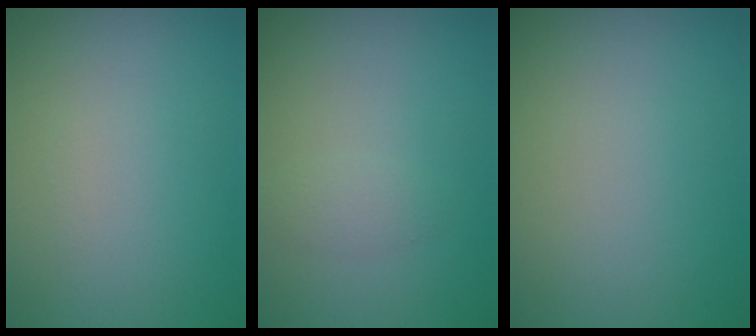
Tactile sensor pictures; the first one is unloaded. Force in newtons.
{"total": 1.1, "press": 1.1, "slide": 0.0}
{"total": 0.0}